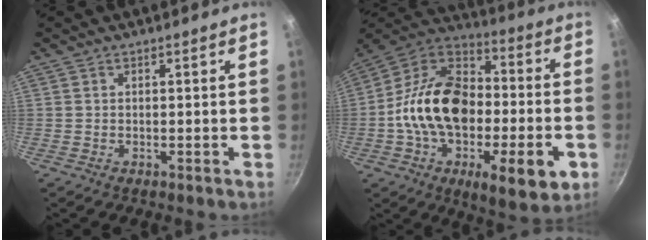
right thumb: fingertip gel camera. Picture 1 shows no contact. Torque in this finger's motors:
{"motor_torque": [1.01, 0.85, 2.66, -0.09, 0.32]}